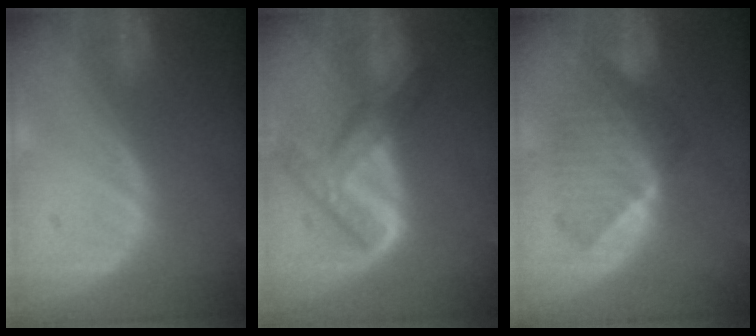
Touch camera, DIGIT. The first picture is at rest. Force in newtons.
{"total": 8.0, "press": 6.8, "slide": 4.3}
{"total": 7.1, "press": 7.1, "slide": 0.2}